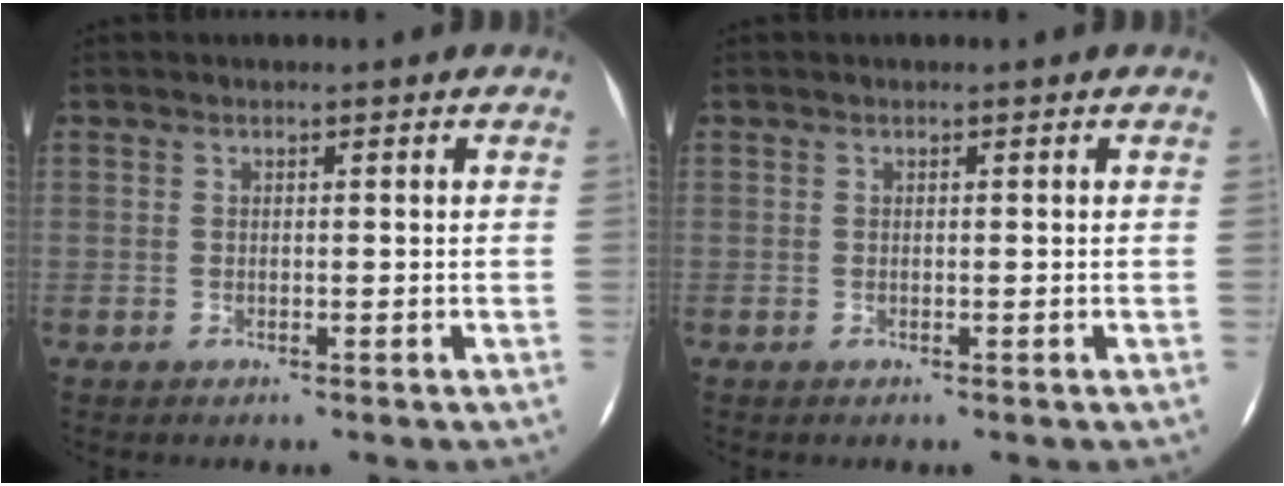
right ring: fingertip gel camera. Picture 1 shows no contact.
{"total": 0.0}